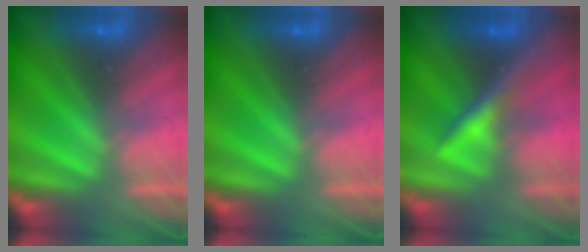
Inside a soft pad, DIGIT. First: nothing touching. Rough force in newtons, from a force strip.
{"total": 0.0}
{"total": 3.4}